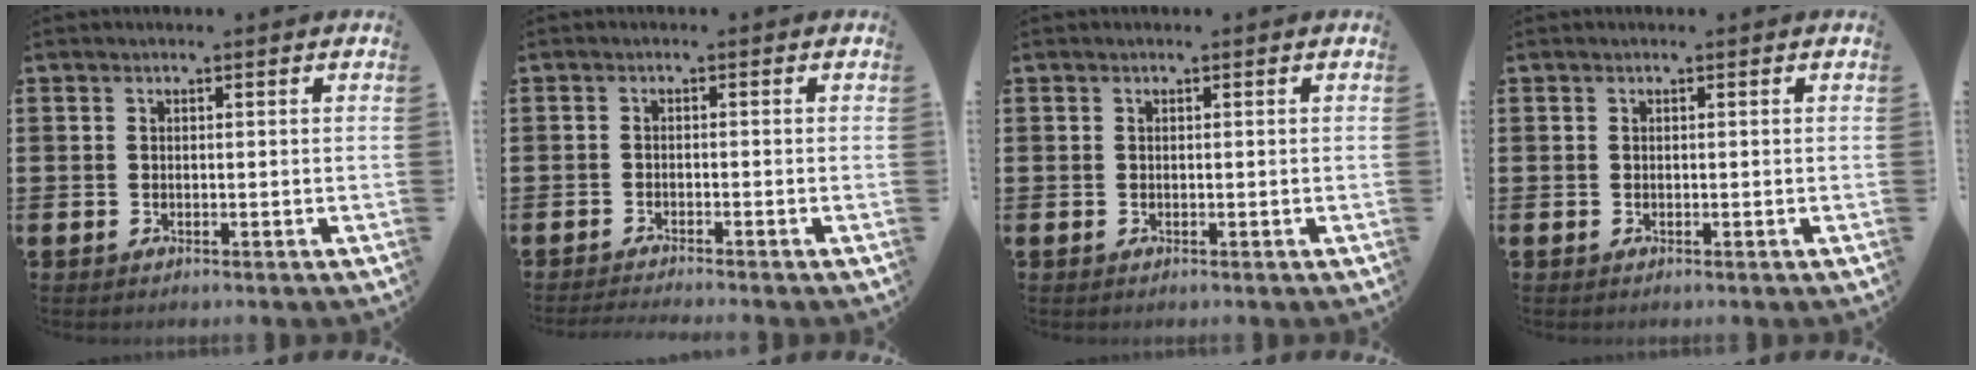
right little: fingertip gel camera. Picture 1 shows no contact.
{"total": 1.0, "force": [-1.0, -0.2, 0.2], "torque": [-0.004, -0.001, -0.020]}
{"total": 0.0}
{"total": 0.0}